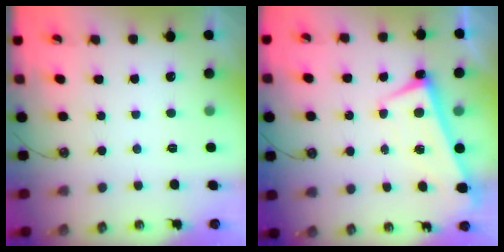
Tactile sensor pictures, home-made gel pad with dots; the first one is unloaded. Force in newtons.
{"total": 1.3, "press": 1.0, "slide": 0.8}